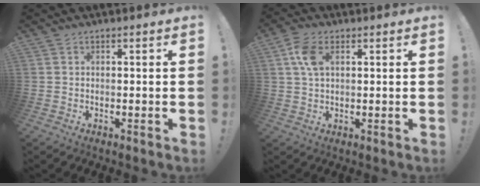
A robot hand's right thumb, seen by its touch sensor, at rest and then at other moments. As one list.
[{"total": 7.2, "force": [2.3, 4.0, 5.5], "torque": [-0.114, 0.001, 0.040]}]